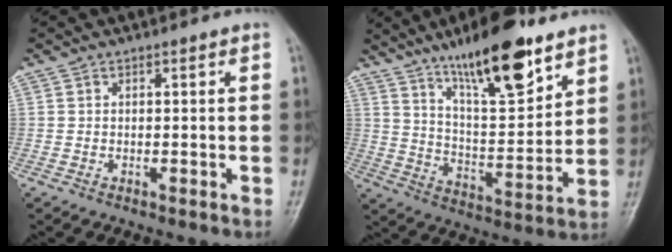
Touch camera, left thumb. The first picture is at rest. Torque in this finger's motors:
{"motor_torque": [1.79, 1.52, 1.48, -1.29, 0.10]}